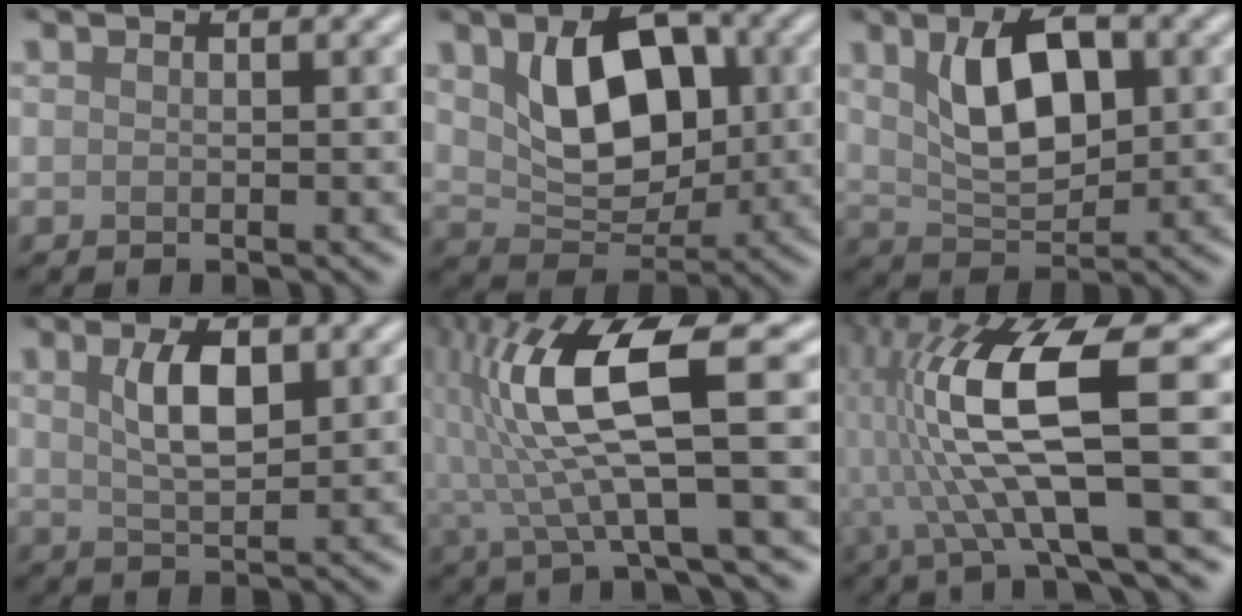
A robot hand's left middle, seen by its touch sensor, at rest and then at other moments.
{"total": 8.3, "force": [1.6, 5.3, 6.2], "torque": [-0.111, -0.004, 0.033]}
{"total": 6.8, "force": [1.7, 3.5, 5.5], "torque": [-0.102, 0.004, 0.032]}
{"total": 4.1, "force": [1.3, 1.7, 3.5], "torque": [-0.070, 0.004, 0.026]}
{"total": 10.0, "force": [1.0, 2.1, 9.7], "torque": [-0.193, 0.010, 0.022]}
{"total": 11.9, "force": [0.5, 2.8, 11.5], "torque": [-0.232, 0.006, 0.012]}